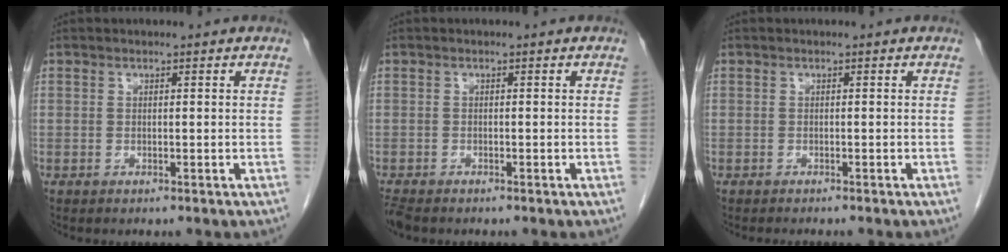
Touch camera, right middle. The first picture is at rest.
{"total": 2.7, "force": [-2.3, 0.8, 1.2], "torque": [-0.029, -0.009, -0.040]}
{"total": 2.2, "force": [-2.0, 0.0, 1.0], "torque": [-0.011, 0.000, -0.023]}